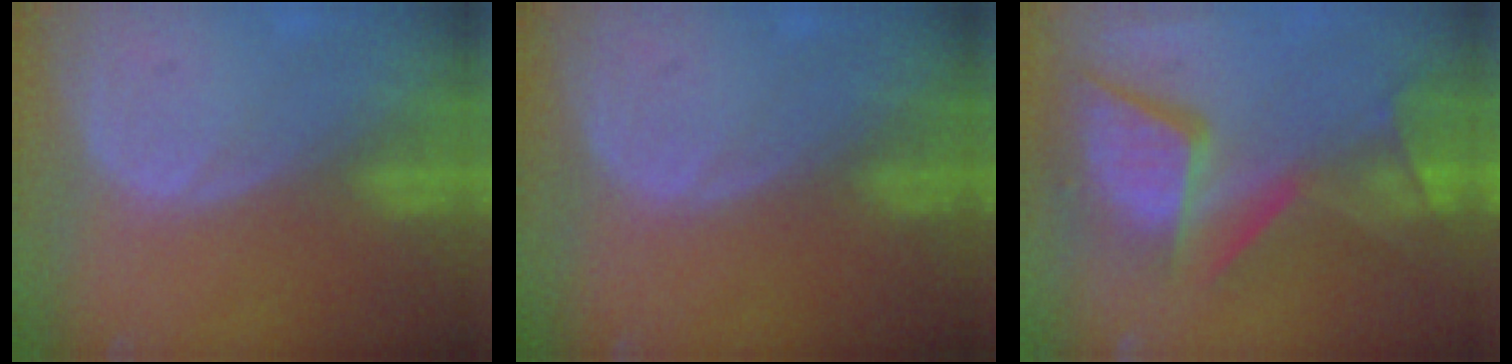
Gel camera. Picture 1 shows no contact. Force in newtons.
{"total": 0.0}
{"total": 13.6, "press": 11.1, "slide": 7.9}